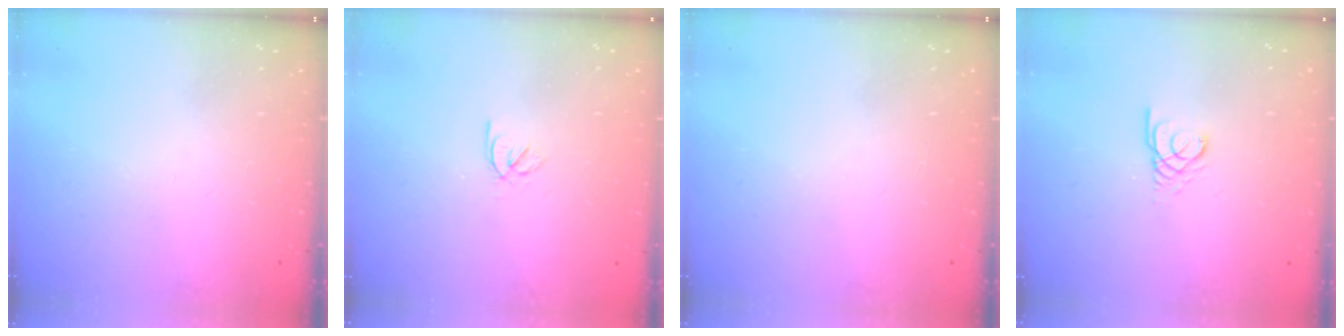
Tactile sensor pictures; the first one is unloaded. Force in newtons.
{"total": 2.5, "press": 2.4, "slide": 0.7}
{"total": 0.0}
{"total": 2.4, "press": 2.4, "slide": 0.3}